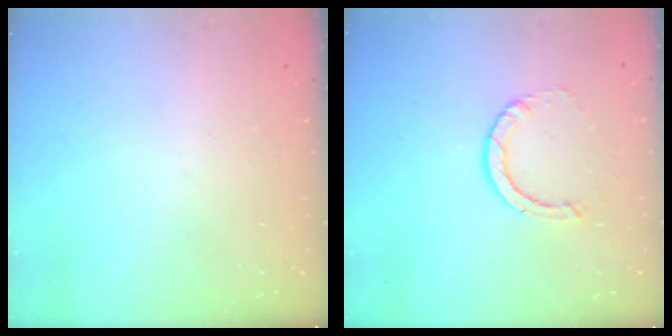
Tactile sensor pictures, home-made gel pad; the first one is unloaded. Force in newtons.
{"total": 2.9, "press": 2.9, "slide": 0.2}